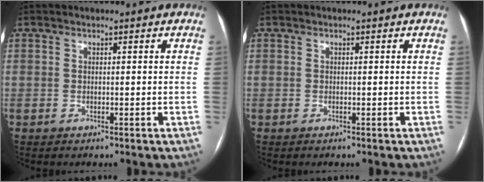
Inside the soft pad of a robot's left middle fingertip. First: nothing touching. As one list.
[{"total": 0.0}]